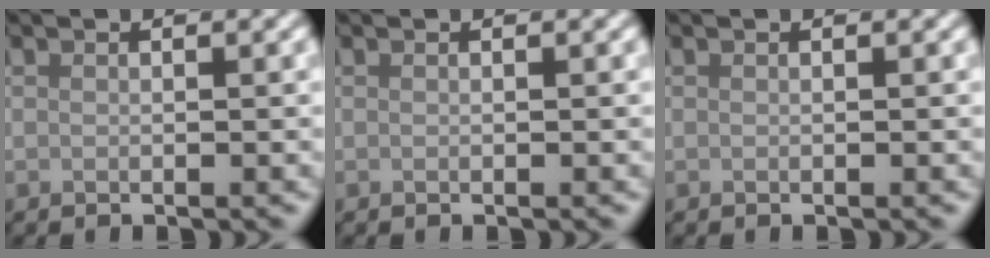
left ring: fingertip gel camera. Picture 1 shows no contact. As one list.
[{"total": 0.0}, {"total": 0.0}]